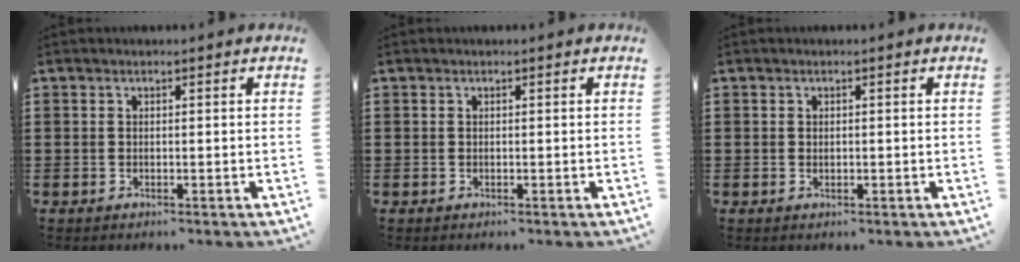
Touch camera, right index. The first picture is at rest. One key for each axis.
{"total": 0.0}
{"total": 0.0}